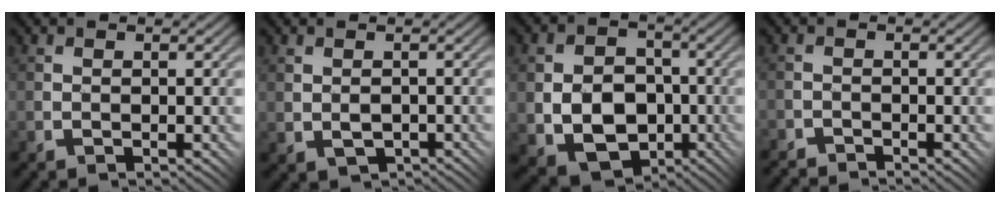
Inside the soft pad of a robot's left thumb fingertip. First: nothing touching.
{"total": 2.1, "force": [-0.2, 1.4, 1.6], "torque": [-0.035, -0.005, -0.001]}
{"total": 10.6, "force": [-2.8, 7.9, 6.4], "torque": [-0.132, -0.023, -0.053]}
{"total": 2.5, "force": [-2.4, 0.2, -0.3], "torque": [0.007, 0.009, -0.047]}